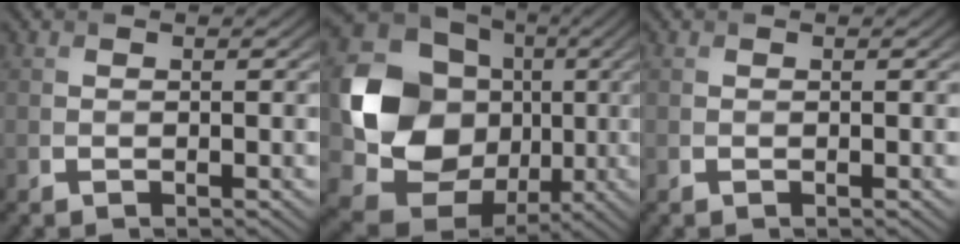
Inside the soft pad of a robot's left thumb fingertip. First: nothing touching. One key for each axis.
{"total": 16.1, "fx": 0.2, "fy": 13.7, "fz": 8.4, "tx": -0.193, "ty": -0.031, "tz": 0.001}
{"total": 0.0}